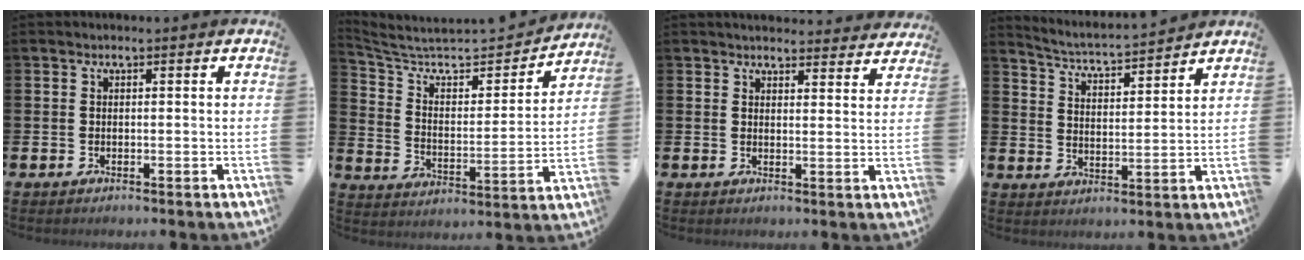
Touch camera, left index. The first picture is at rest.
{"total": 6.8, "force": [5.9, 2.3, 2.7], "torque": [-0.086, -0.047, 0.092]}
{"total": 3.7, "force": [3.7, 0.6, 0.1], "torque": [0.003, -0.024, 0.065]}
{"total": 4.1, "force": [4.1, 0.0, 0.4], "torque": [-0.029, -0.039, 0.067]}